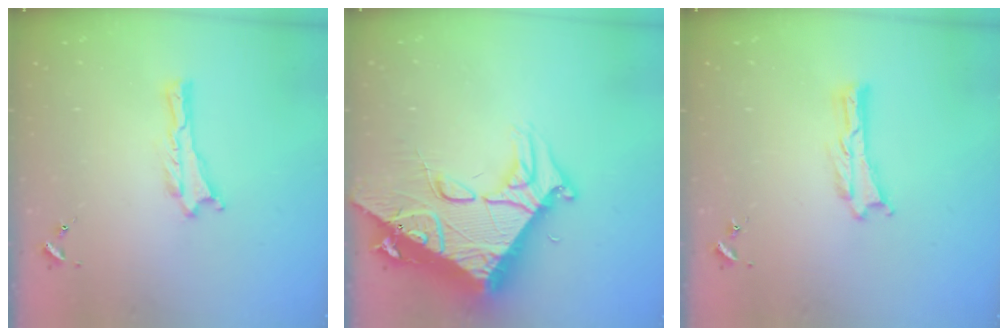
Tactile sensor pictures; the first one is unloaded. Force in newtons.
{"total": 15.1, "press": 15.0, "slide": 1.6}
{"total": 0.0}